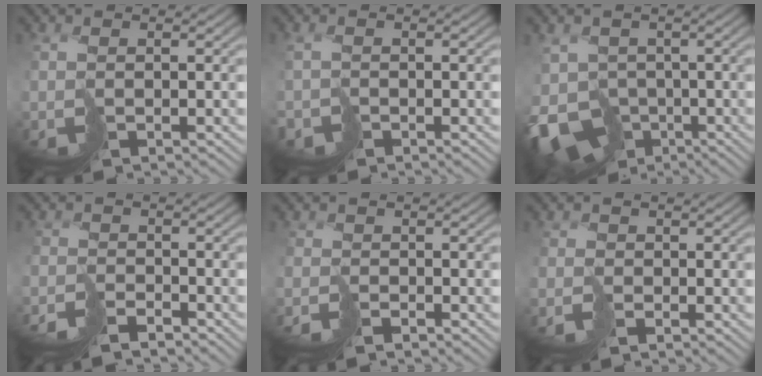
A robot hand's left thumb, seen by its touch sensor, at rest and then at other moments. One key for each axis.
{"total": 1.4, "fx": -1.1, "fy": 0.8, "fz": 0.0, "tx": 0.005, "ty": -0.004, "tz": -0.025}
{"total": 9.6, "fx": -3.9, "fy": 7.3, "fz": 4.9, "tx": -0.125, "ty": -0.025, "tz": -0.070}
{"total": 3.4, "fx": -3.4, "fy": 0.2, "fz": 0.4, "tx": 0.005, "ty": -0.001, "tz": -0.066}
{"total": 1.5, "fx": -1.4, "fy": -0.3, "fz": -0.5, "tx": 0.028, "ty": 0.002, "tz": -0.027}
{"total": 1.0, "fx": -0.5, "fy": -0.1, "fz": -0.8, "tx": 0.031, "ty": 0.005, "tz": -0.014}